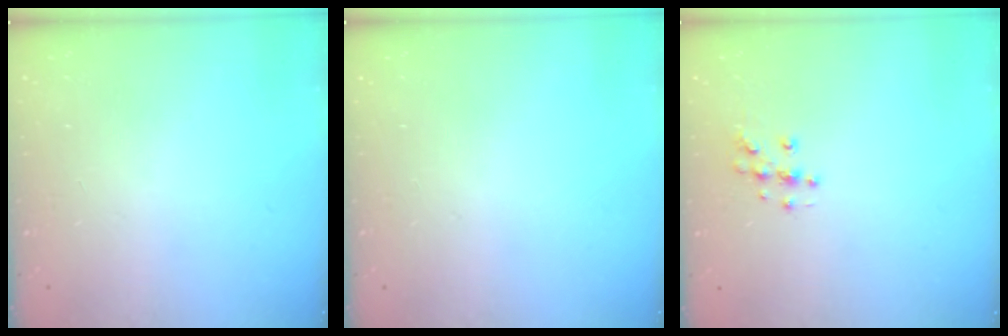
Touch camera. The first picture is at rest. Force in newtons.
{"total": 0.0}
{"total": 5.0, "press": 4.7, "slide": 1.6}